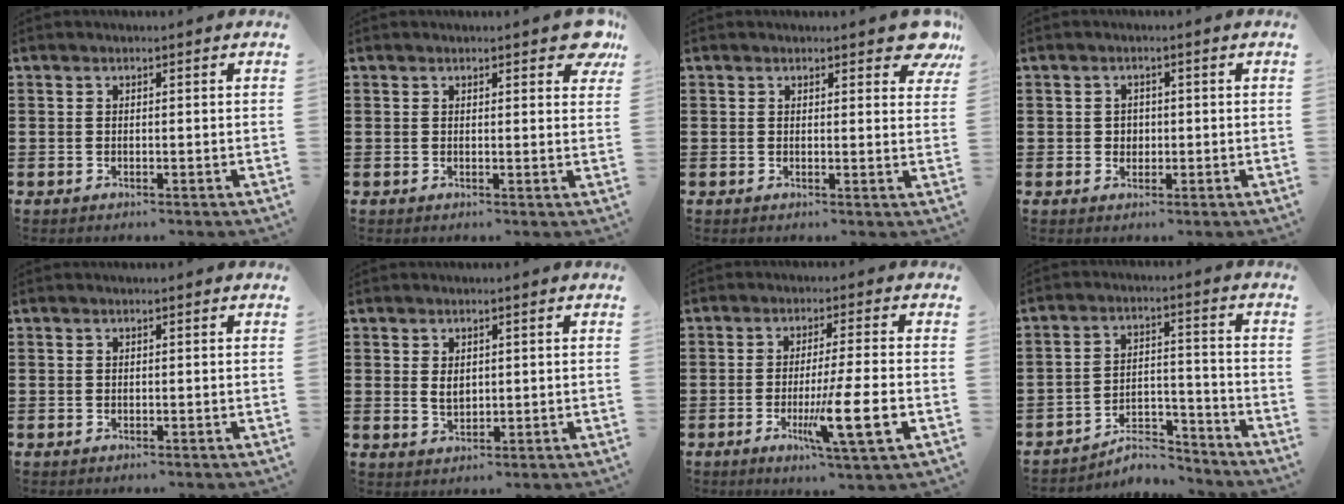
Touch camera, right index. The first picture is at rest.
{"total": 2.5, "force": [1.7, 1.0, 1.6], "torque": [-0.013, 0.000, 0.025]}
{"total": 3.1, "force": [2.4, 1.2, 1.6], "torque": [-0.007, -0.006, 0.038]}
{"total": 1.7, "force": [0.1, 1.6, 0.5], "torque": [-0.015, 0.008, 0.000]}
{"total": 0.0}
{"total": 2.4, "force": [0.6, 1.6, 1.7], "torque": [-0.028, 0.002, 0.010]}
{"total": 9.8, "force": [-2.9, 0.3, 9.4], "torque": [-0.172, -0.021, -0.051]}
{"total": 6.3, "force": [-5.7, 1.8, 1.9], "torque": [-0.026, 0.016, -0.106]}